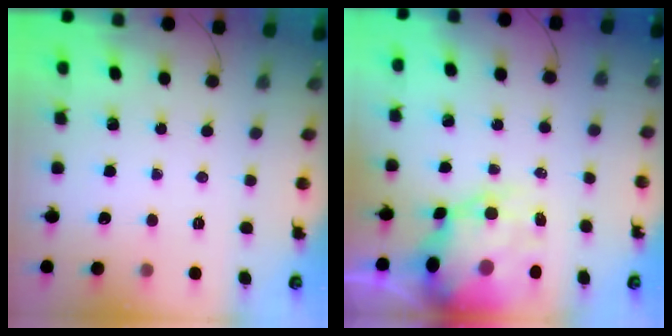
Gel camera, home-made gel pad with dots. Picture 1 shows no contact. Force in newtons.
{"total": 8.7, "press": 8.3, "slide": 2.7}